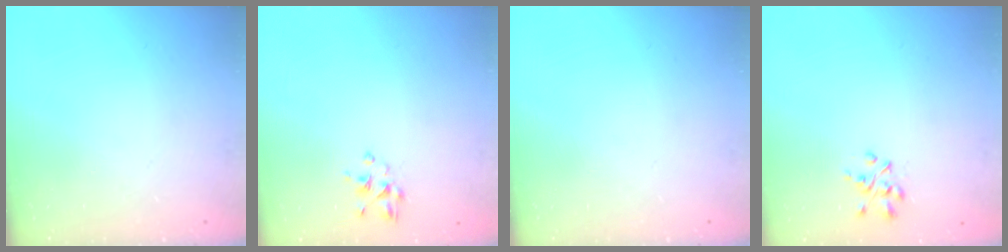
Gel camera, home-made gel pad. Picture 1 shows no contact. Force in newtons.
{"total": 3.0, "press": 2.7, "slide": 1.2}
{"total": 0.0}
{"total": 2.5, "press": 2.3, "slide": 0.8}